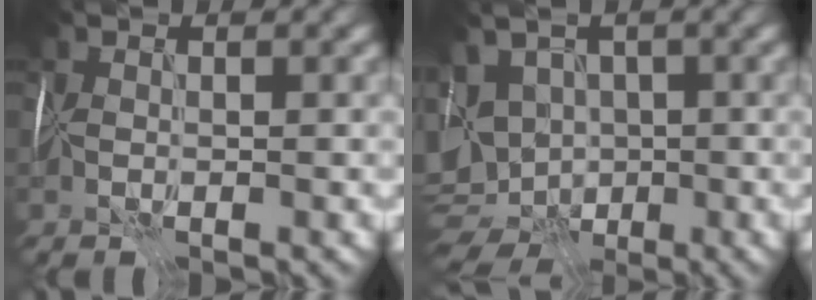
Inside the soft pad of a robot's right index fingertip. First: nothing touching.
{"total": 10.5, "force": [-0.8, 8.0, 6.8], "torque": [-0.117, 0.004, -0.014]}